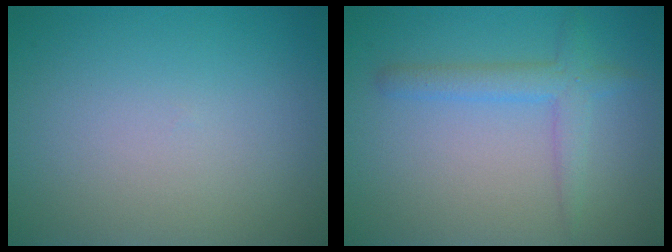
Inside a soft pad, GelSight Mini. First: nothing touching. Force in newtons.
{"total": 2.7, "press": 2.7, "slide": 0.2}